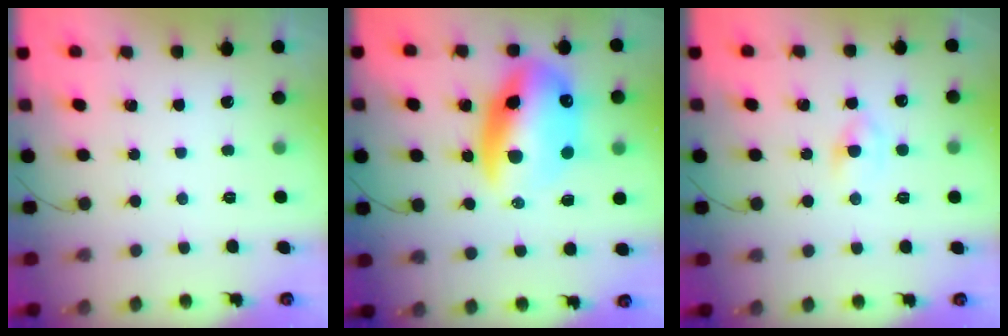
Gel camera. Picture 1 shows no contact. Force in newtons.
{"total": 17.6, "press": 17.0, "slide": 4.3}
{"total": 2.2, "press": 1.9, "slide": 1.1}